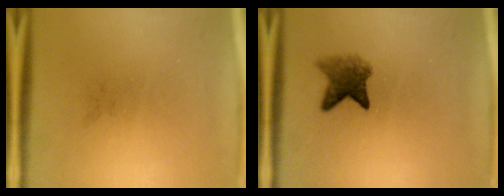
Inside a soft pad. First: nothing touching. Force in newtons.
{"total": 4.4}